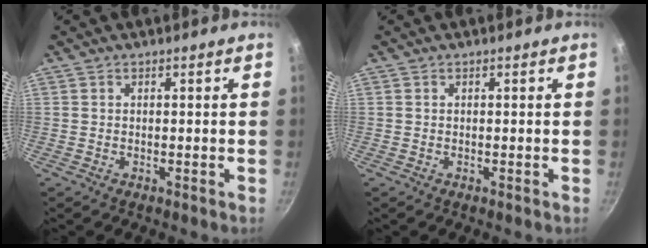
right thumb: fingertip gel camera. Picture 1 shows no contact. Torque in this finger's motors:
{"motor_torque": [0.31, -0.01, 0.15, -0.31, 0.08]}